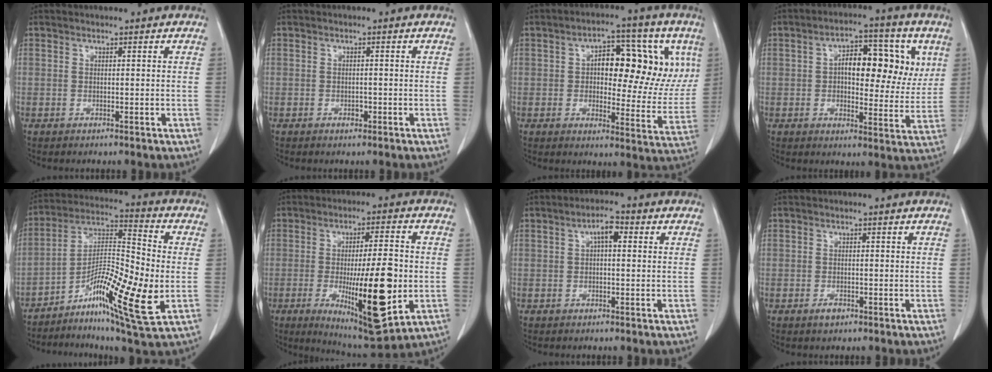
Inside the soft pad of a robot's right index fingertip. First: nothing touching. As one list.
[{"total": 1.0, "force": [-0.5, 0.6, 0.6], "torque": [-0.010, 0.002, -0.005]}, {"total": 16.0, "force": [4.1, 7.4, 13.5], "torque": [-0.173, 0.027, 0.057]}, {"total": 12.3, "force": [3.1, 5.9, 10.4], "torque": [-0.138, 0.028, 0.045]}, {"total": 16.4, "force": [-4.8, 2.2, 15.5], "torque": [-0.287, -0.006, -0.083]}, {"total": 16.7, "force": [-3.3, 2.9, 16.1], "torque": [-0.264, -0.021, -0.039]}, {"total": 3.2, "force": [0.7, 1.1, 2.9], "torque": [-0.049, 0.013, 0.009]}, {"total": 1.4, "force": [-0.9, 0.7, 0.8], "torque": [-0.013, 0.001, -0.011]}]